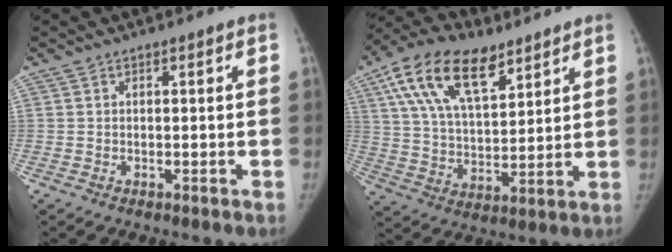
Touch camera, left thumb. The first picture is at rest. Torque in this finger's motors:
{"motor_torque": [0.18, 0.51, 1.30, -1.47, 0.19]}